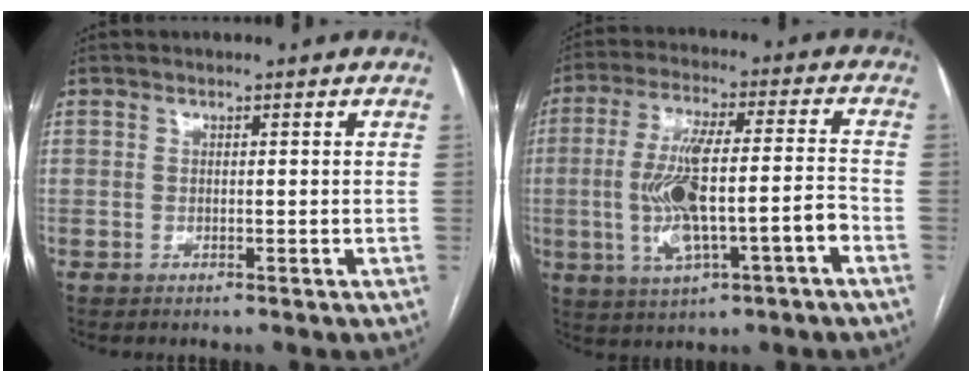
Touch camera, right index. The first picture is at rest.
{"total": 13.4, "force": [-3.4, 2.4, 12.8], "torque": [-0.246, 0.014, -0.050]}